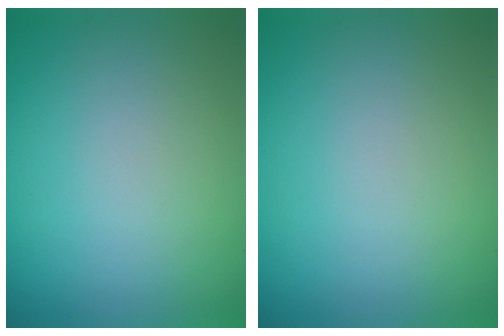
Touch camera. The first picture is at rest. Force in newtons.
{"total": 0.0}